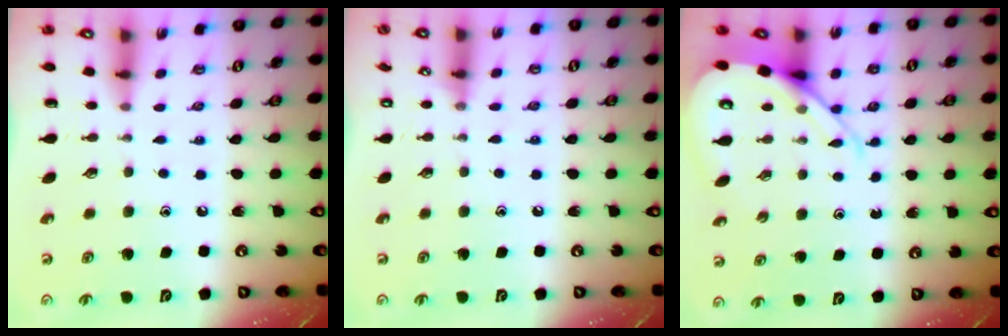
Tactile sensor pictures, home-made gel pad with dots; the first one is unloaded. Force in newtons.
{"total": 3.0, "press": 2.9, "slide": 0.4}
{"total": 9.2, "press": 9.2, "slide": 0.9}